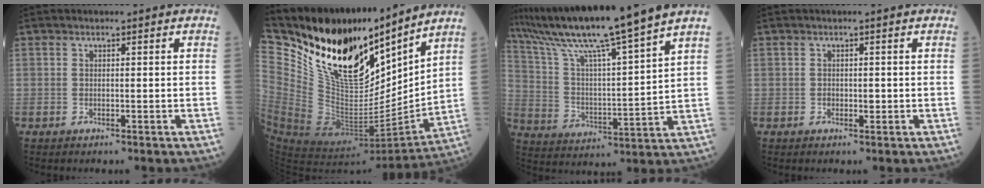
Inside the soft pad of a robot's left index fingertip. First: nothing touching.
{"total": 23.6, "force": [19.0, 7.4, 11.8], "torque": [-0.236, -0.024, 0.346]}
{"total": 17.9, "force": [15.0, -2.7, 9.4], "torque": [-0.170, -0.019, 0.252]}
{"total": 1.0, "force": [-0.2, 0.6, 0.7], "torque": [-0.011, 0.002, -0.003]}